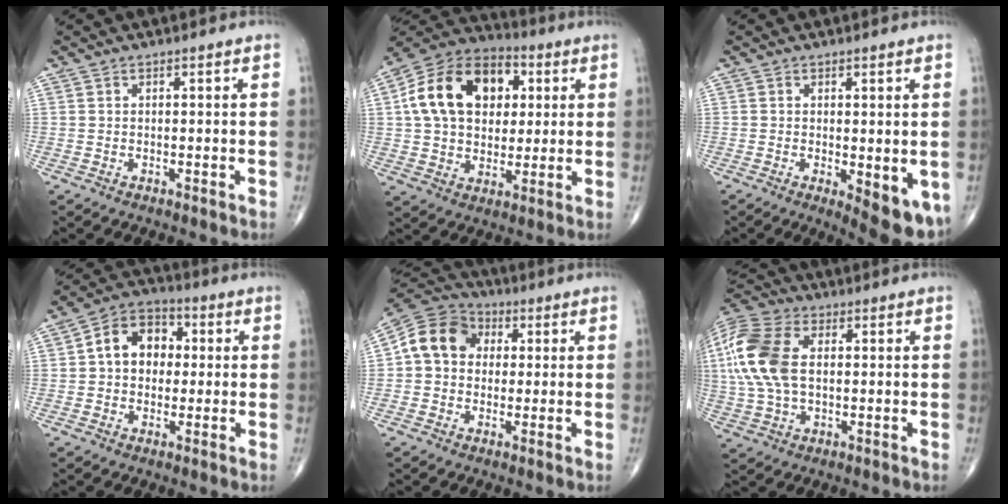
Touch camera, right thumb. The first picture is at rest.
{"total": 20.1, "force": [4.3, 14.2, 13.5], "torque": [-0.216, 0.013, 0.069]}
{"total": 8.1, "force": [-2.0, 3.0, 7.3], "torque": [-0.089, -0.020, -0.020]}
{"total": 10.1, "force": [1.1, 7.7, 6.4], "torque": [-0.074, 0.025, 0.006]}
{"total": 10.8, "force": [1.5, 9.0, 5.8], "torque": [-0.087, 0.024, 0.011]}
{"total": 15.8, "force": [1.9, 9.5, 12.5], "torque": [-0.291, 0.013, 0.033]}